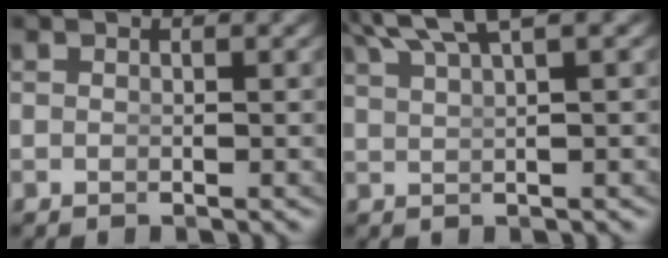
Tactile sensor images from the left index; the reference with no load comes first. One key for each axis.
{"total": 3.6, "fx": 2.8, "fy": 0.1, "fz": 2.3, "tx": -0.034, "ty": 0.007, "tz": 0.054}